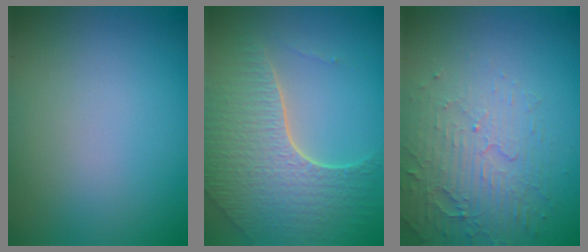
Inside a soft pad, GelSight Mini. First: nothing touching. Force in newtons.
{"total": 7.0, "press": 5.0, "slide": 4.9}
{"total": 5.2, "press": 3.2, "slide": 4.0}